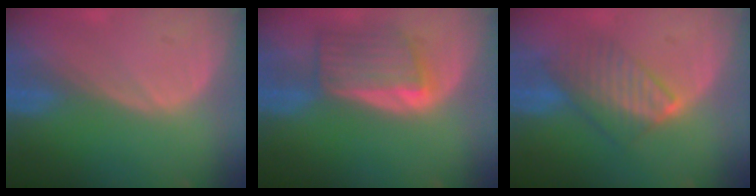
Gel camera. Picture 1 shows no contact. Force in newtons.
{"total": 6.2, "press": 6.2, "slide": 0.4}
{"total": 6.8, "press": 6.7, "slide": 1.0}